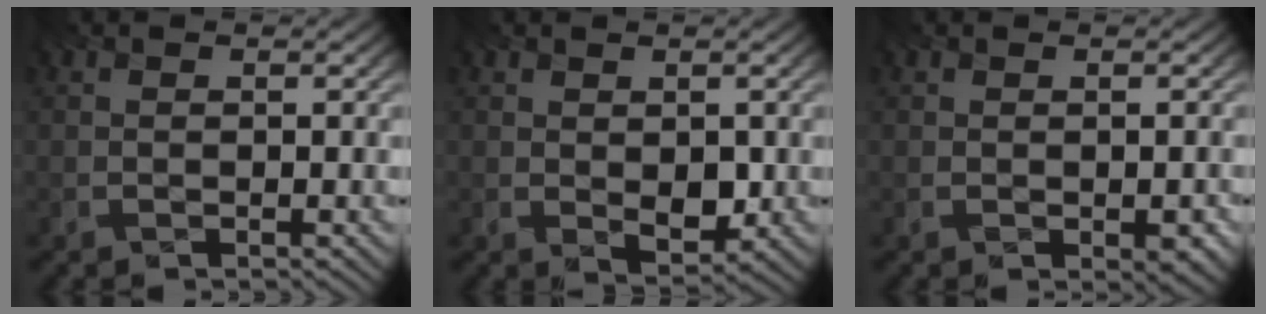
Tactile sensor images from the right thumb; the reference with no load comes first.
{"total": 3.1, "force": [-0.1, 1.9, 2.4], "torque": [-0.044, -0.010, -0.002]}
{"total": 2.3, "force": [-0.7, 1.1, 1.9], "torque": [-0.024, -0.007, -0.006]}